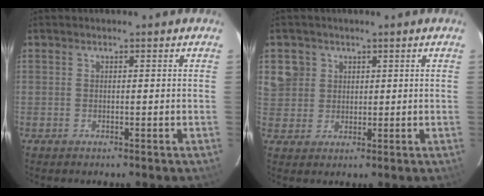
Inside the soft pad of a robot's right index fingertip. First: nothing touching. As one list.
[{"total": 5.5, "force": [1.8, 5.1, 0.7], "torque": [-0.002, 0.024, 0.039]}]